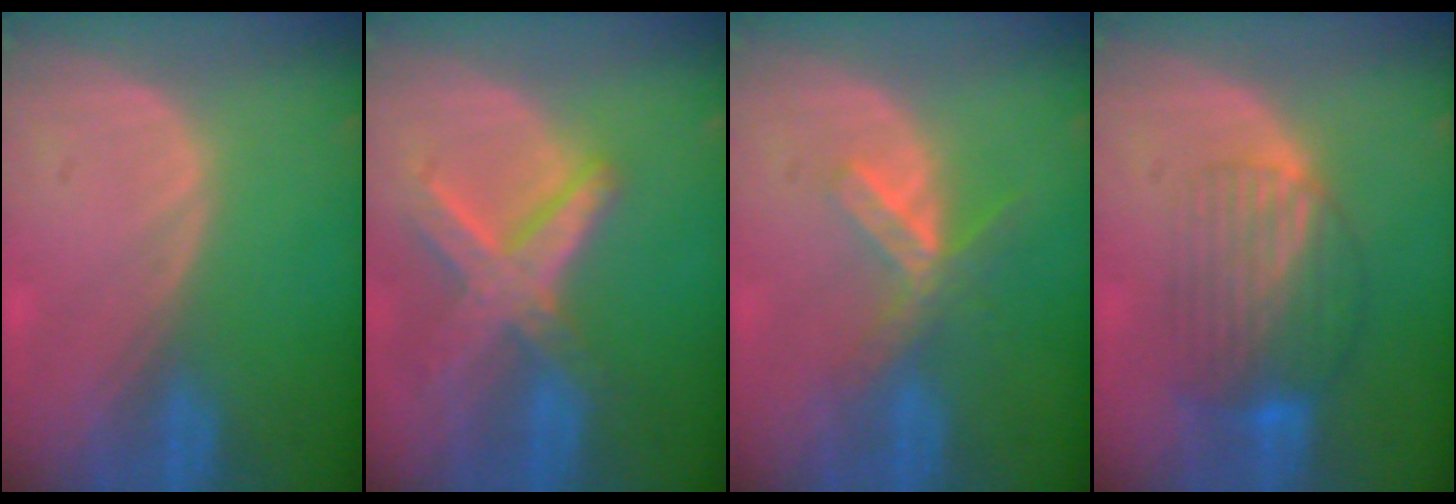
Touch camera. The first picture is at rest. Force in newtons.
{"total": 8.3, "press": 7.1, "slide": 4.3}
{"total": 5.2, "press": 5.0, "slide": 1.7}
{"total": 8.3, "press": 7.3, "slide": 4.0}